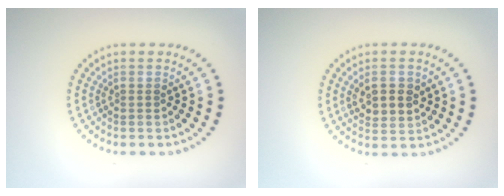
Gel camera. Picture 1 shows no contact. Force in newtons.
{"total": 3.0, "press": 2.9, "slide": 0.6}